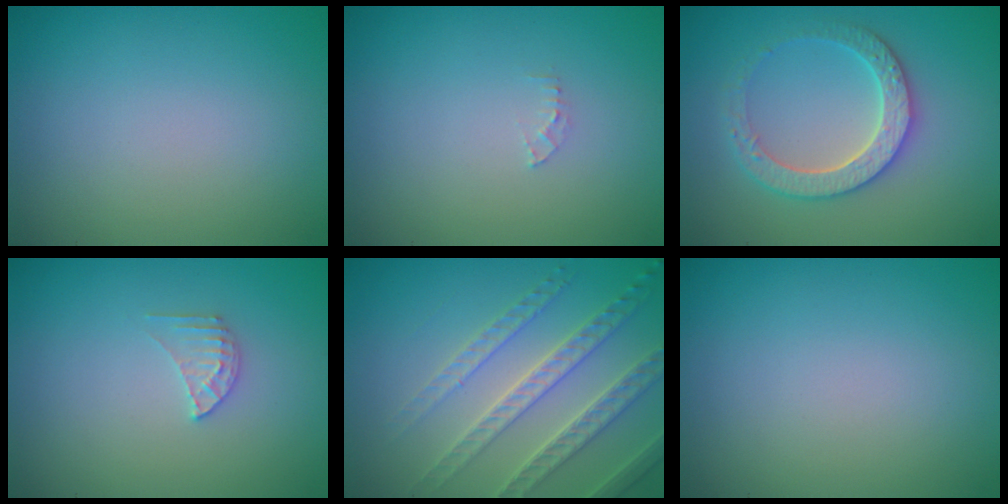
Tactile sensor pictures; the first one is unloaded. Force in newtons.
{"total": 0.7, "press": 0.7, "slide": 0.1}
{"total": 4.4, "press": 4.3, "slide": 1.0}
{"total": 1.5, "press": 1.5, "slide": 0.2}
{"total": 4.2, "press": 4.1, "slide": 0.9}
{"total": 0.0}